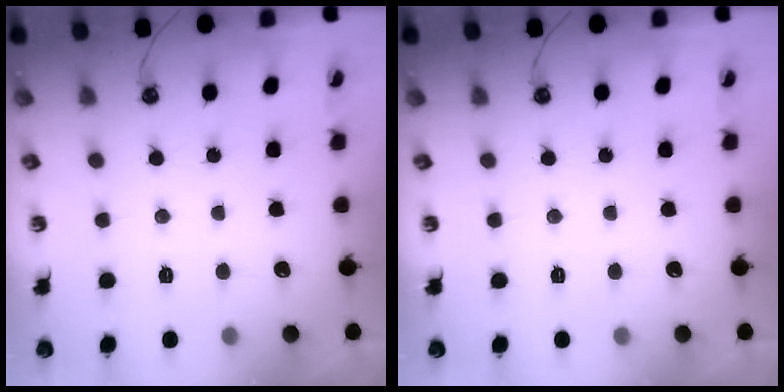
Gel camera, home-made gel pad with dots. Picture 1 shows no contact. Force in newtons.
{"total": 0.0}